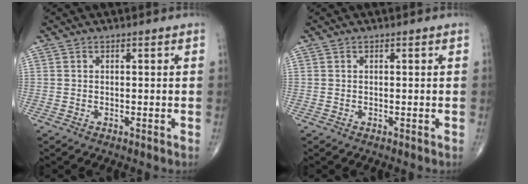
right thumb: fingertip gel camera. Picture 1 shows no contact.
{"total": 0.0}